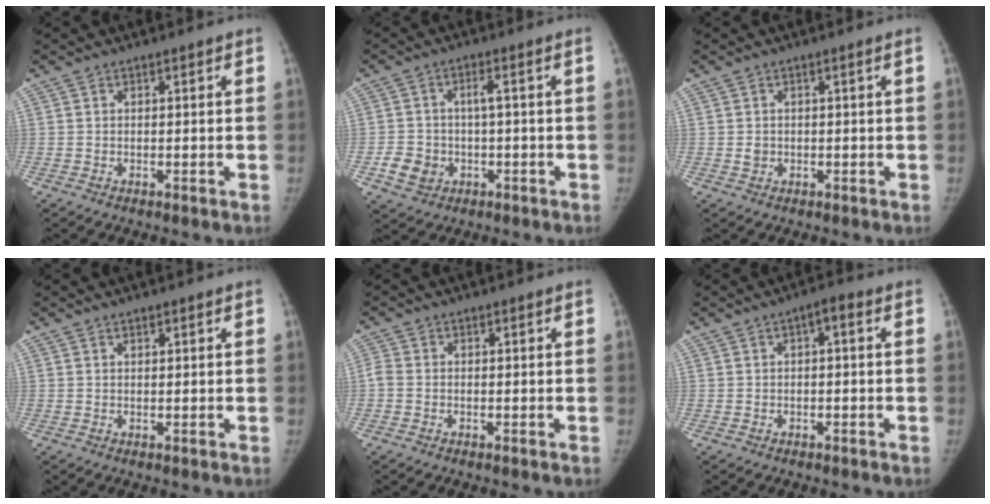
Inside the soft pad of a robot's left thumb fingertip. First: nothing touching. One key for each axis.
{"total": 5.8, "fx": -1.7, "fy": 4.2, "fz": 3.6, "tx": -0.055, "ty": 0.020, "tz": -0.020}
{"total": 1.1, "fx": 0.0, "fy": 0.9, "fz": 0.7, "tx": -0.006, "ty": 0.004, "tz": 0.006}
{"total": 0.5, "fx": 0.4, "fy": 0.3, "fz": 0.2, "tx": 0.002, "ty": -0.002, "tz": 0.005}
{"total": 1.8, "fx": -0.5, "fy": 1.3, "fz": 1.0, "tx": -0.024, "ty": -0.001, "tz": -0.019}
{"total": 2.3, "fx": 0.1, "fy": 1.0, "fz": 2.0, "tx": -0.022, "ty": 0.015, "tz": -0.007}